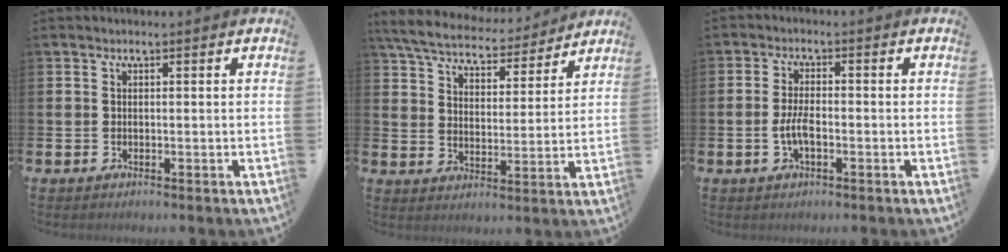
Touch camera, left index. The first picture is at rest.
{"total": 7.0, "force": [6.6, 1.7, 1.7], "torque": [-0.069, -0.039, 0.117]}
{"total": 3.4, "force": [-0.8, 1.3, 3.0], "torque": [-0.060, 0.000, -0.017]}